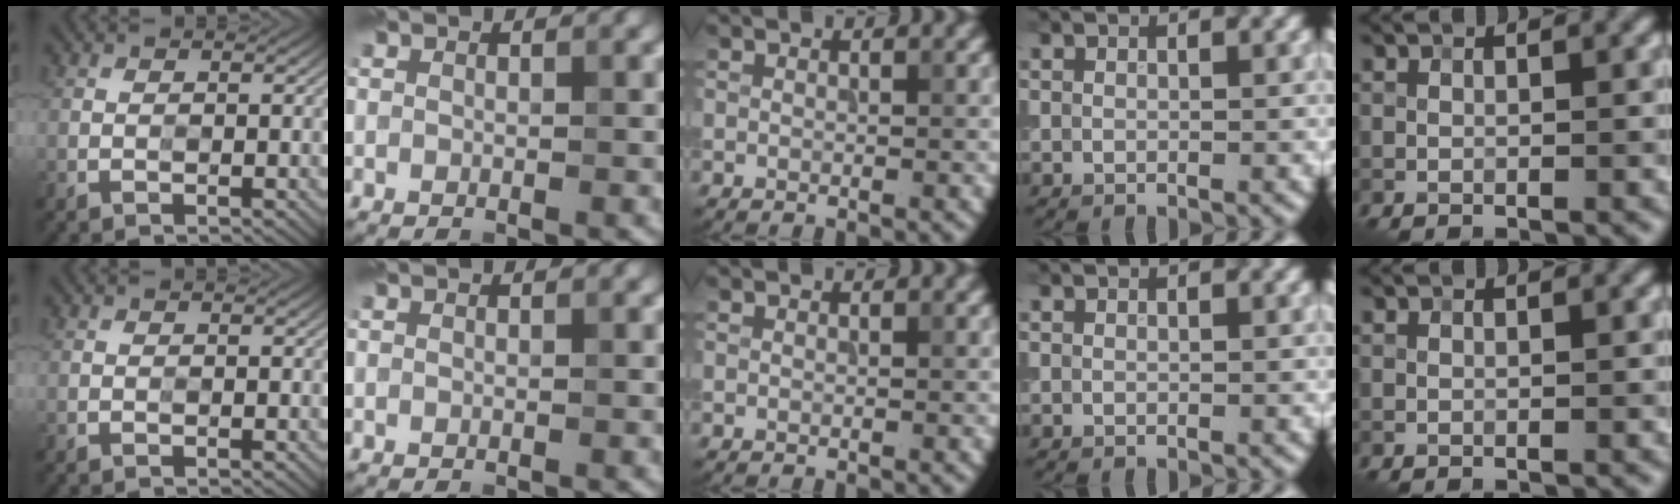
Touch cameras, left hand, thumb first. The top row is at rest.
{}